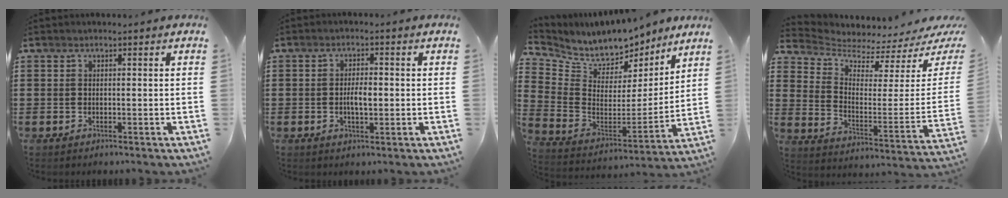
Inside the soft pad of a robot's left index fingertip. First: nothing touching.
{"total": 3.4, "force": [-0.2, 1.2, 3.2], "torque": [-0.059, 0.002, -0.005]}
{"total": 9.1, "force": [8.5, 2.9, 1.5], "torque": [-0.073, -0.063, 0.149]}
{"total": 3.1, "force": [2.8, 0.7, 0.9], "torque": [-0.043, -0.039, 0.042]}